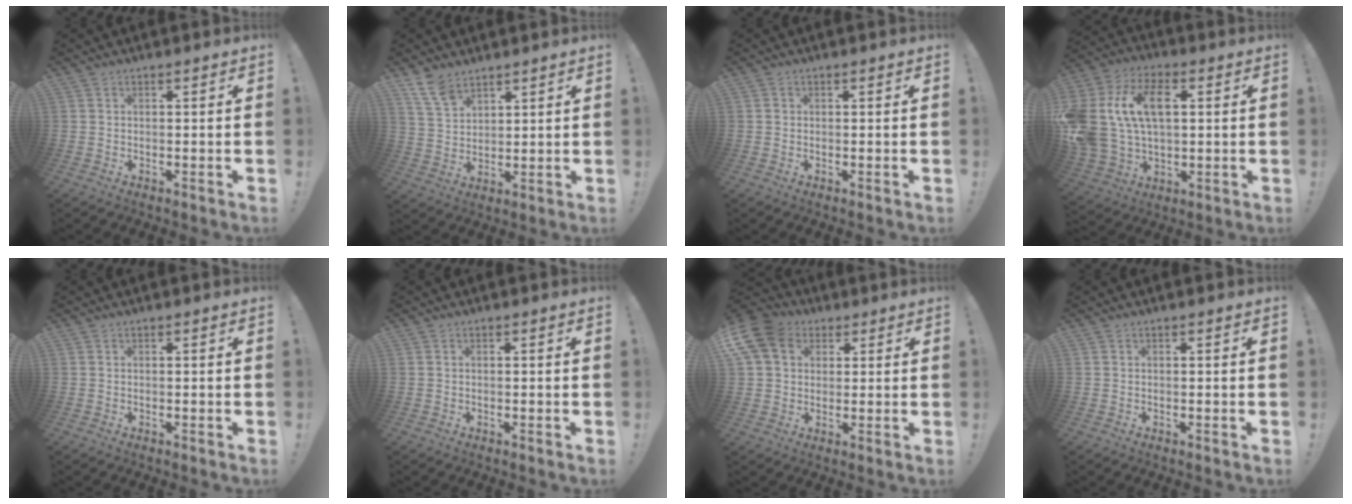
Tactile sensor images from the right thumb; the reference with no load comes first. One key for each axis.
{"total": 8.1, "fx": 6.3, "fy": 4.1, "fz": 3.1, "tx": -0.059, "ty": -0.037, "tz": 0.122}
{"total": 0.6, "fx": 0.2, "fy": 0.6, "fz": 0.1, "tx": 0.003, "ty": 0.001, "tz": 0.002}
{"total": 18.8, "fx": 4.4, "fy": 12.8, "fz": 13.0, "tx": -0.251, "ty": -0.002, "tz": 0.079}
{"total": 0.0}
{"total": 0.0}
{"total": 12.8, "fx": 4.3, "fy": 10.1, "fz": 6.5, "tx": -0.131, "ty": -0.011, "tz": 0.087}
{"total": 0.0}